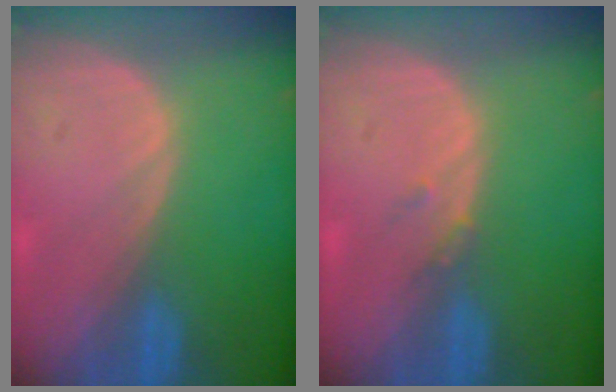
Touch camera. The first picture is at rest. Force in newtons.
{"total": 1.3, "press": 1.1, "slide": 0.7}